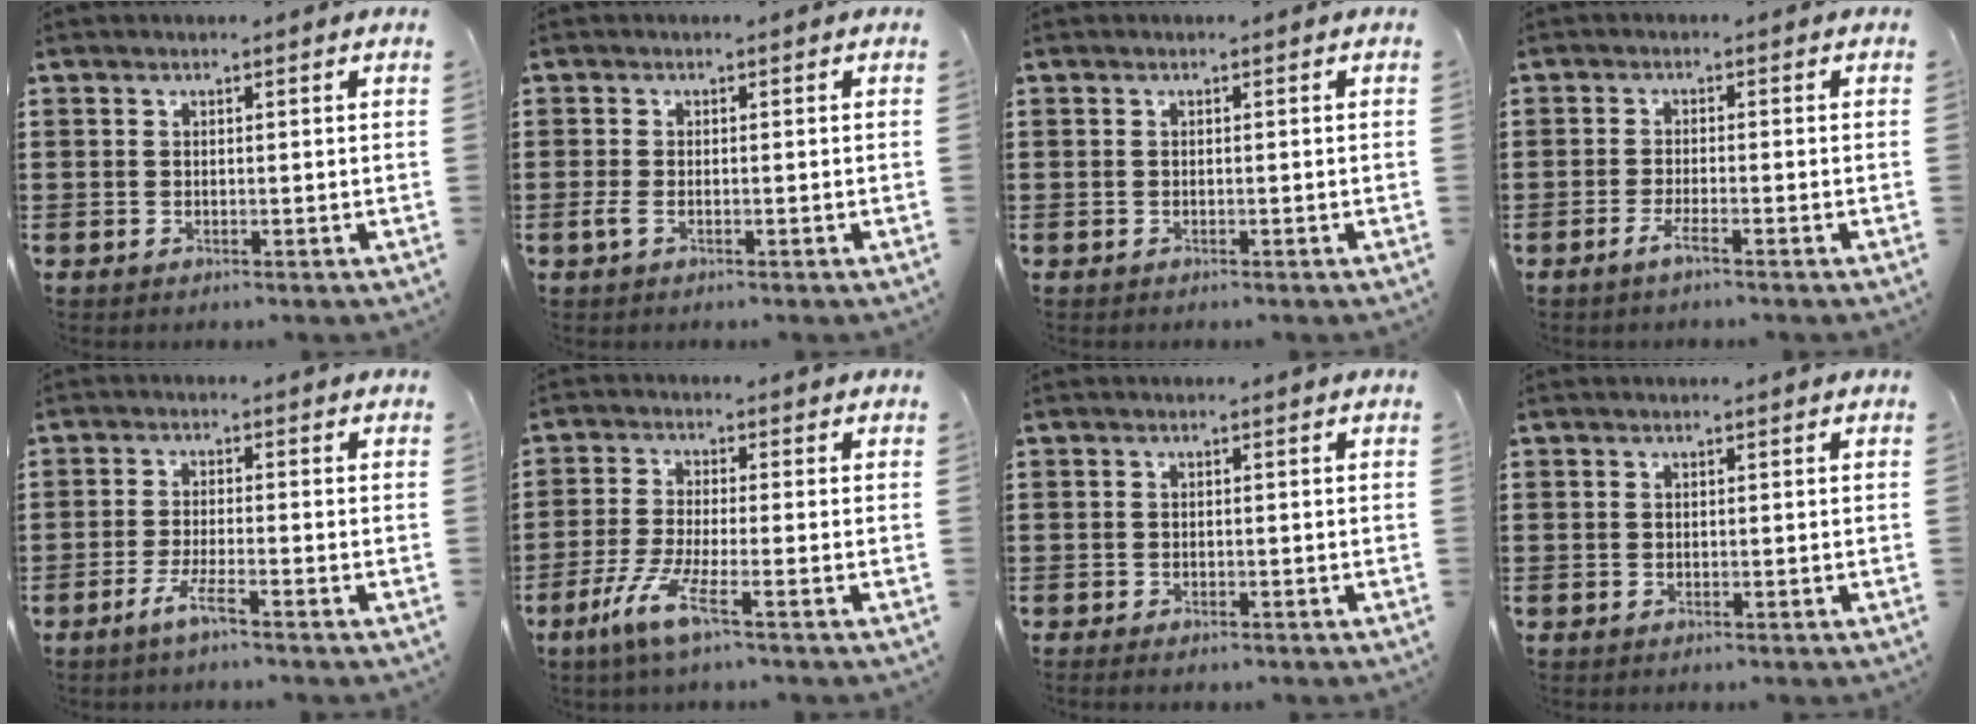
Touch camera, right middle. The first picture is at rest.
{"total": 1.2, "force": [-0.3, 0.4, 1.1], "torque": [-0.028, -0.005, -0.007]}
{"total": 0.0}
{"total": 2.1, "force": [-1.2, 0.1, 1.8], "torque": [-0.038, -0.003, -0.025]}
{"total": 3.9, "force": [-2.2, 0.2, 3.1], "torque": [-0.065, -0.004, -0.044]}
{"total": 6.3, "force": [-3.2, 0.6, 5.4], "torque": [-0.122, -0.015, -0.064]}
{"total": 1.0, "force": [-1.0, 0.1, 0.1], "torque": [-0.004, 0.001, -0.021]}
{"total": 0.0}